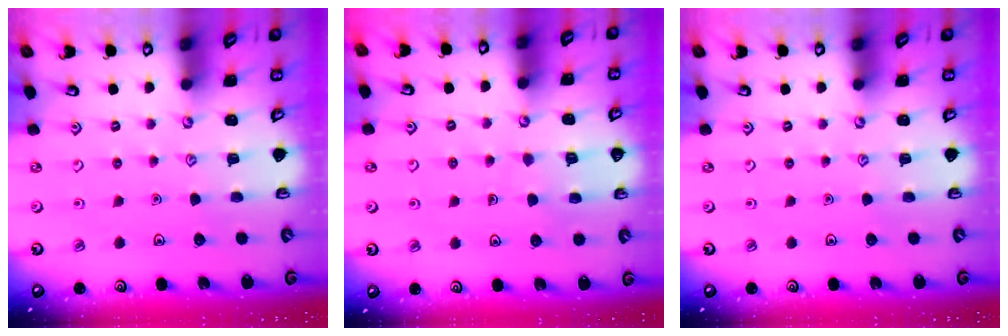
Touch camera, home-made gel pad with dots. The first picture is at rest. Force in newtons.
{"total": 4.7, "press": 4.6, "slide": 0.4}
{"total": 0.0}